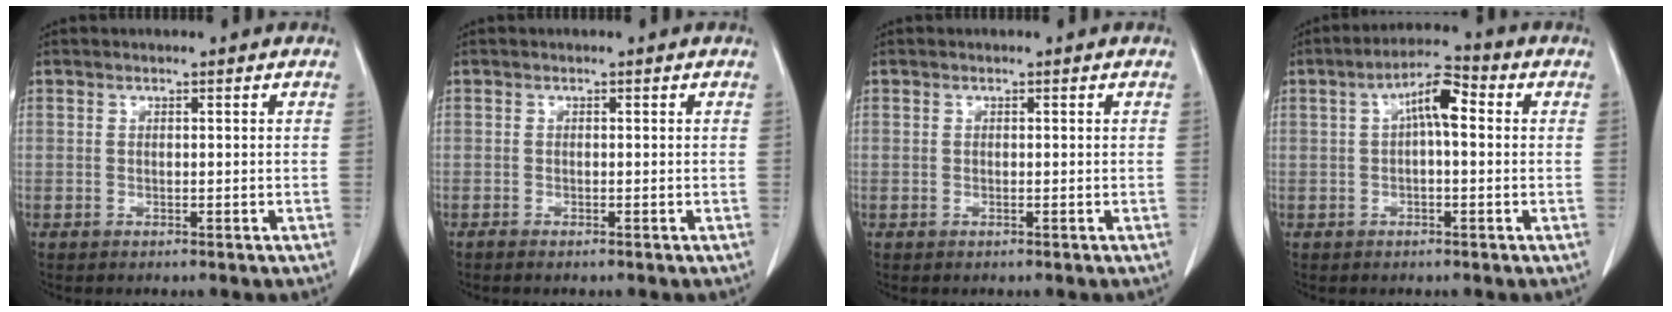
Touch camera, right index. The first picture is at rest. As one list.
[{"total": 0.9, "force": [-0.7, 0.1, 0.5], "torque": [-0.011, -0.002, -0.010]}, {"total": 0.0}, {"total": 6.1, "force": [1.0, 1.6, 5.8], "torque": [-0.102, 0.025, 0.013]}]